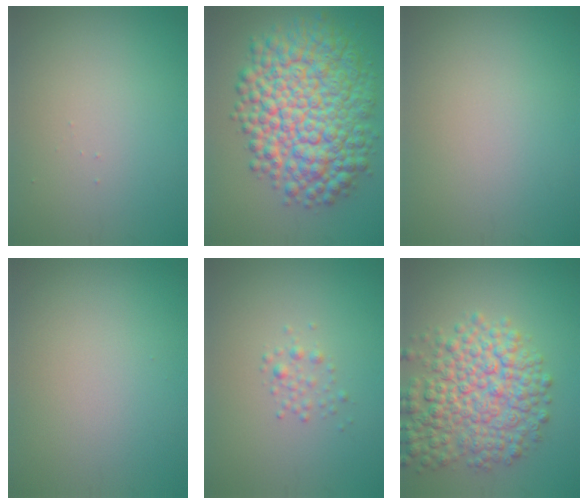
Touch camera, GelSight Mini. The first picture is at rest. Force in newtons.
{"total": 12.2, "press": 12.2, "slide": 0.2}
{"total": 0.0}
{"total": 0.0}
{"total": 1.2, "press": 1.2, "slide": 0.0}
{"total": 7.9, "press": 7.9, "slide": 0.3}